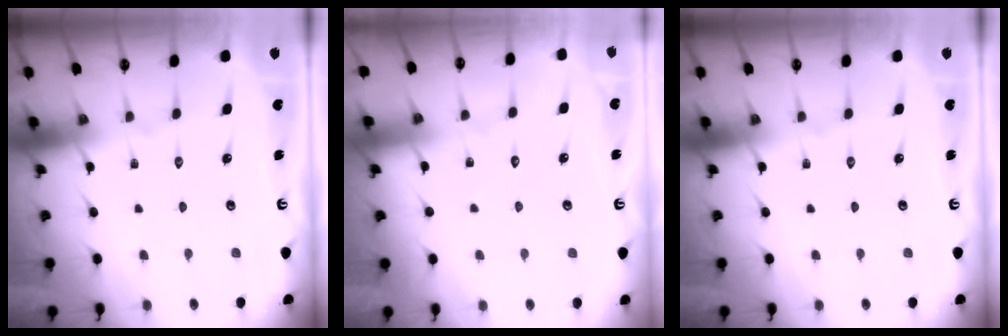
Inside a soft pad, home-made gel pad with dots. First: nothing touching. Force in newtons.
{"total": 3.7, "press": 3.6, "slide": 0.5}
{"total": 0.0}